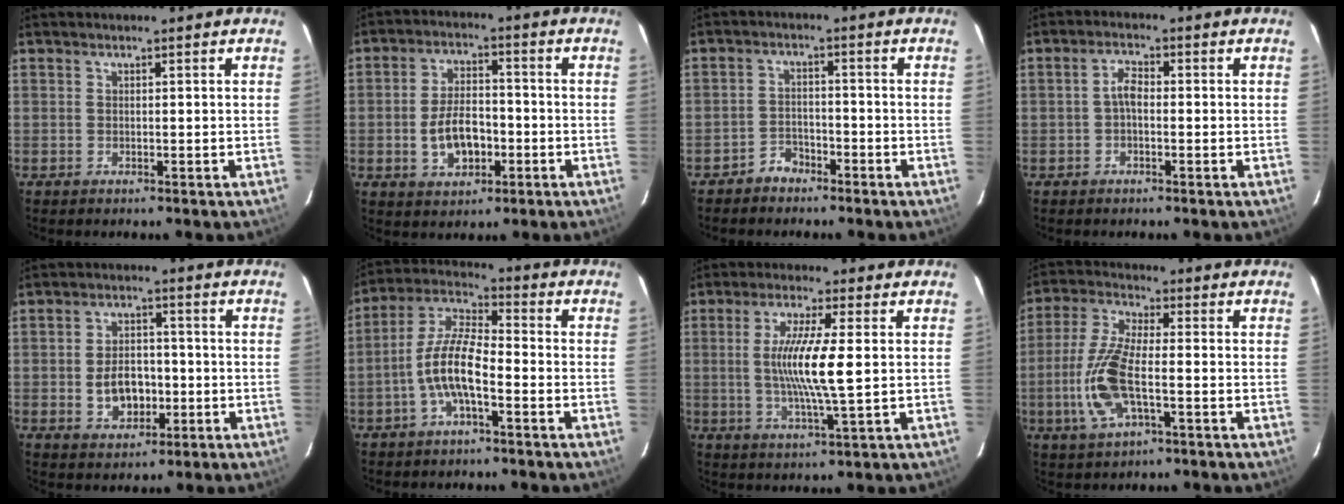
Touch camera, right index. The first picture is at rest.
{"total": 8.3, "force": [-2.4, 4.9, 6.3], "torque": [-0.124, 0.011, -0.030]}
{"total": 3.5, "force": [-2.9, 1.9, 0.5], "torque": [-0.017, 0.012, -0.050]}
{"total": 2.6, "force": [-0.6, 1.3, 2.1], "torque": [-0.044, 0.010, -0.011]}
{"total": 7.4, "force": [-1.5, 5.3, 4.9], "torque": [-0.098, 0.011, -0.013]}
{"total": 9.3, "force": [-3.5, 2.9, 8.2], "torque": [-0.179, 0.009, -0.068]}
{"total": 10.1, "force": [0.4, 0.5, 10.1], "torque": [-0.190, -0.010, 0.007]}
{"total": 12.0, "force": [-3.1, 4.2, 10.8], "torque": [-0.239, -0.001, -0.065]}